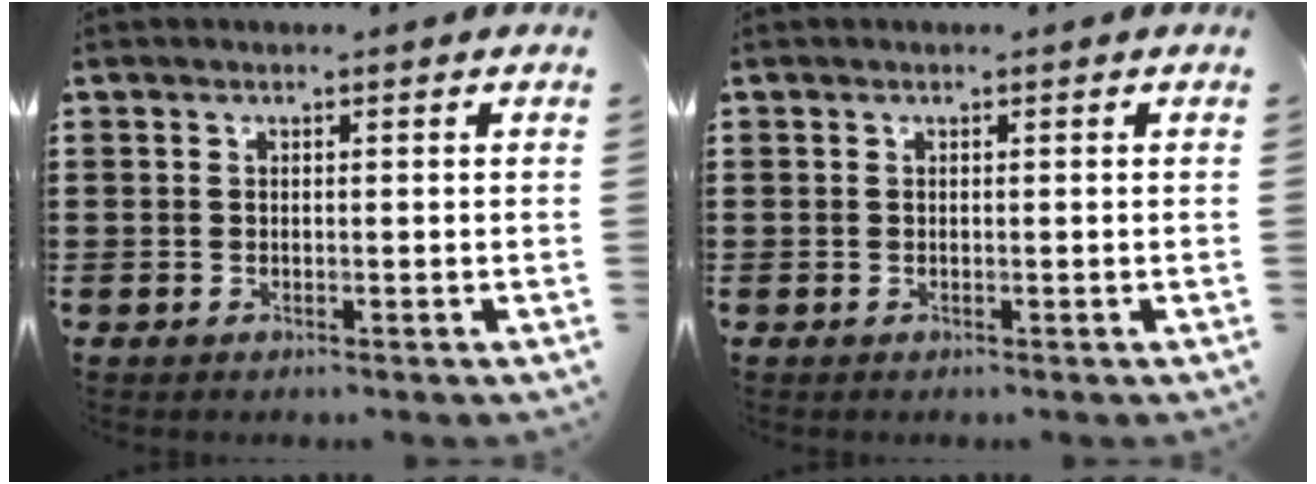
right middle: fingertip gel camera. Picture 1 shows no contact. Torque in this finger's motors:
{"motor_torque": [-2.14, 0.00, 0.06, -0.01]}